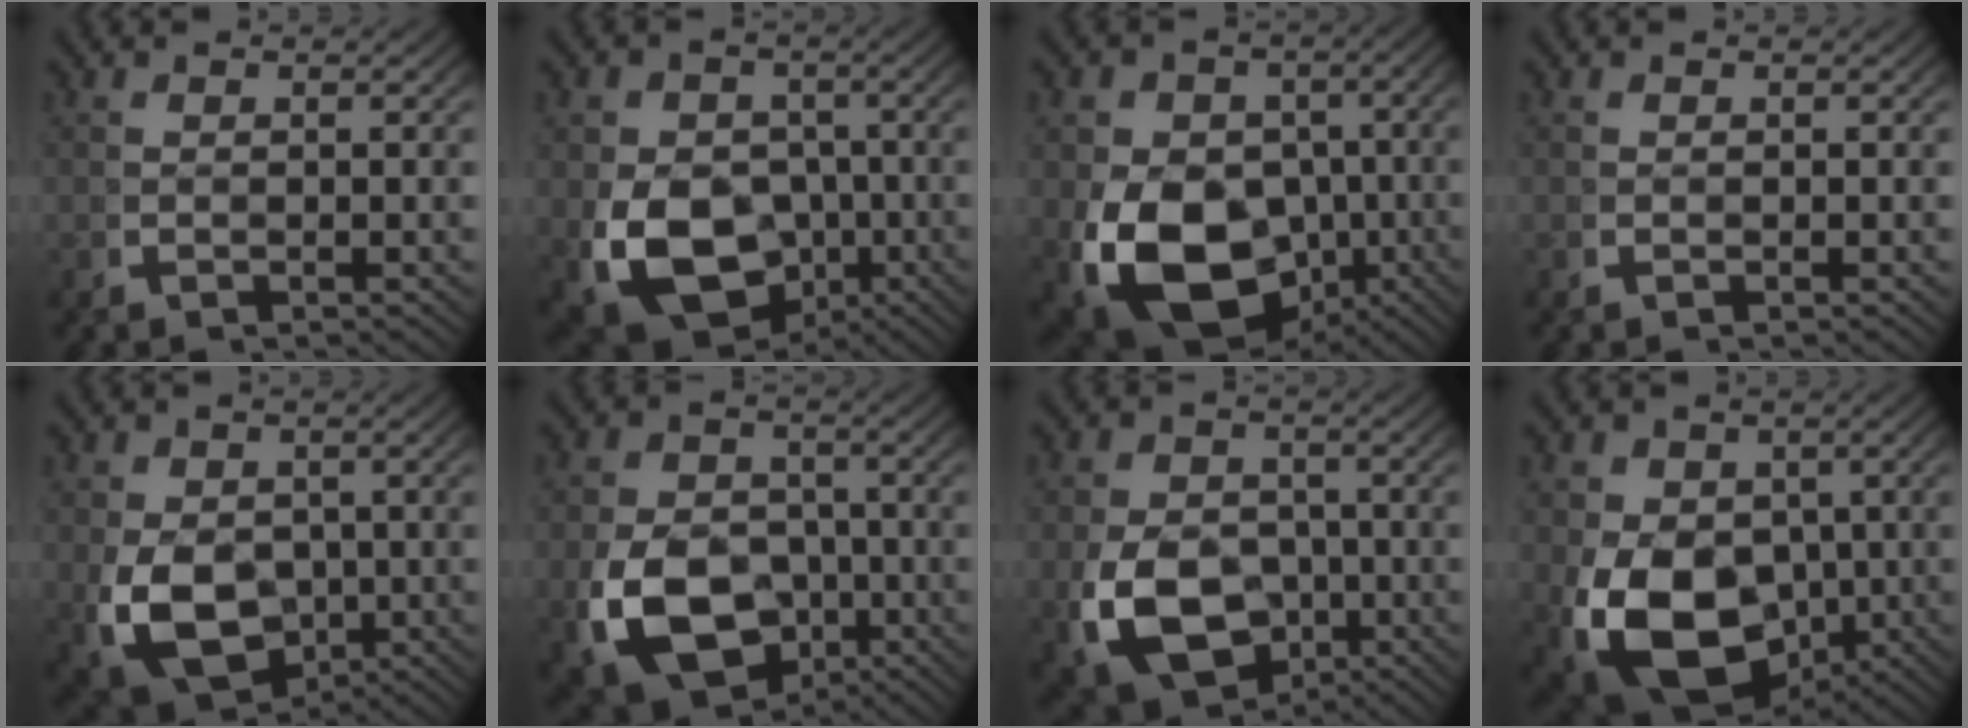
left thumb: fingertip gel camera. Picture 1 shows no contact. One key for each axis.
{"total": 12.4, "fx": -3.6, "fy": 9.6, "fz": 7.0, "tx": -0.152, "ty": -0.068, "tz": -0.028}
{"total": 15.3, "fx": -3.5, "fy": 11.5, "fz": 9.5, "tx": -0.199, "ty": -0.084, "tz": -0.020}
{"total": 0.0}
{"total": 9.8, "fx": -2.1, "fy": 7.5, "fz": 6.0, "tx": -0.141, "ty": -0.064, "tz": -0.003}
{"total": 12.4, "fx": -4.3, "fy": 9.7, "fz": 6.3, "tx": -0.142, "ty": -0.065, "tz": -0.045}
{"total": 10.8, "fx": -3.5, "fy": 8.4, "fz": 5.7, "tx": -0.127, "ty": -0.058, "tz": -0.033}
{"total": 12.7, "fx": -2.9, "fy": 9.3, "fz": 8.0, "tx": -0.185, "ty": -0.082, "tz": -0.008}